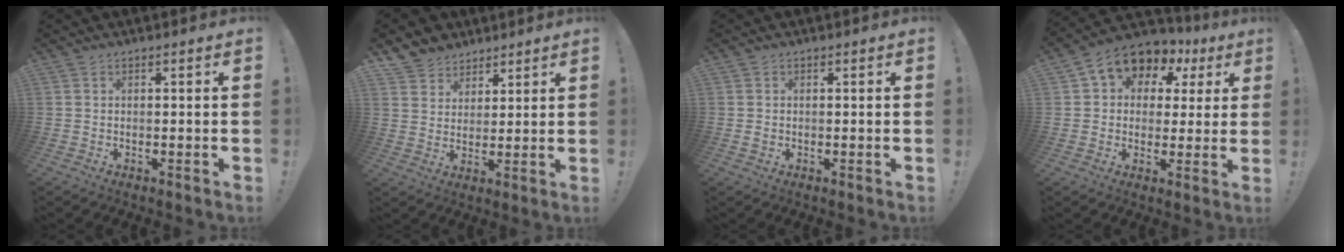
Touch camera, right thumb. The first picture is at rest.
{"total": 6.6, "force": [4.7, 4.6, 0.2], "torque": [-0.002, -0.041, 0.093]}
{"total": 0.9, "force": [0.1, 0.8, 0.2], "torque": [0.001, 0.001, 0.001]}
{"total": 9.8, "force": [4.8, 7.5, 4.1], "torque": [-0.060, -0.032, 0.089]}